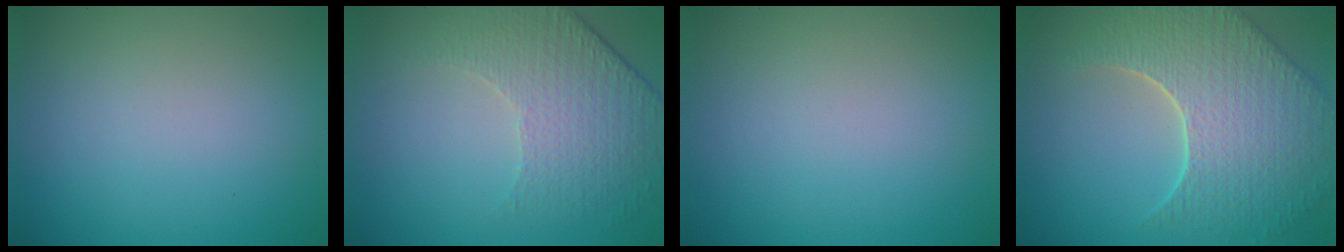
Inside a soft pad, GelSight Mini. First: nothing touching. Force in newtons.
{"total": 4.9, "press": 3.6, "slide": 3.3}
{"total": 0.0}
{"total": 8.6, "press": 6.1, "slide": 6.1}